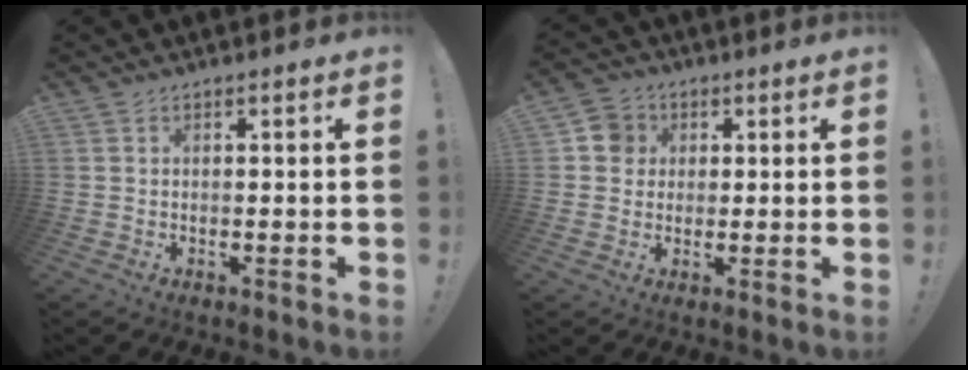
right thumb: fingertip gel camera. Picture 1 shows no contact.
{"total": 6.2, "force": [1.3, 5.8, 1.7], "torque": [-0.017, 0.004, 0.025]}